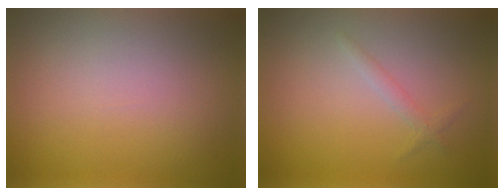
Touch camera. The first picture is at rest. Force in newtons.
{"total": 0.9, "press": 0.9, "slide": 0.1}